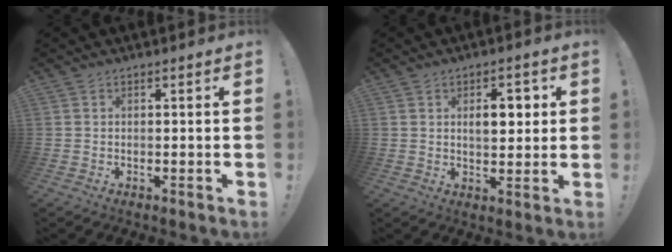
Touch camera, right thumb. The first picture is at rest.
{"total": 6.3, "force": [1.5, 3.6, 4.9], "torque": [-0.071, -0.001, 0.019]}